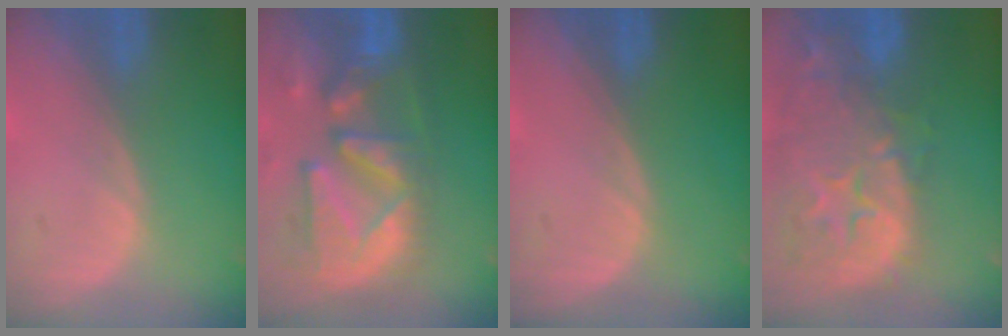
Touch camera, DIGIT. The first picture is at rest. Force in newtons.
{"total": 13.3, "press": 11.4, "slide": 6.8}
{"total": 0.0}
{"total": 14.7, "press": 11.8, "slide": 8.8}